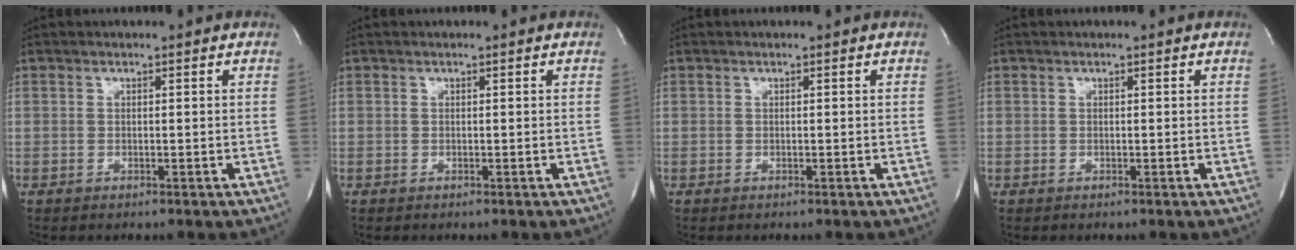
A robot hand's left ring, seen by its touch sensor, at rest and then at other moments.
{"total": 0.0}
{"total": 0.0}
{"total": 0.0}